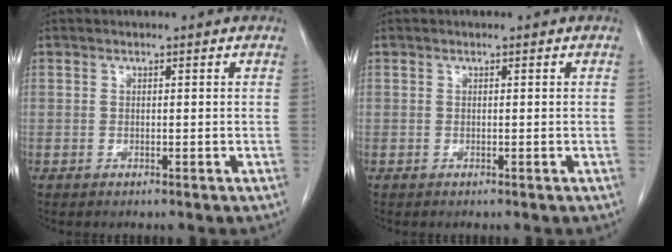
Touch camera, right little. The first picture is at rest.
{"total": 0.0}